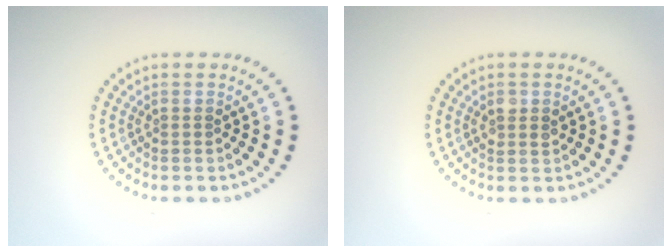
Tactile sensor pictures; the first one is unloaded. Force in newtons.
{"total": 1.3, "press": 1.2, "slide": 0.3}